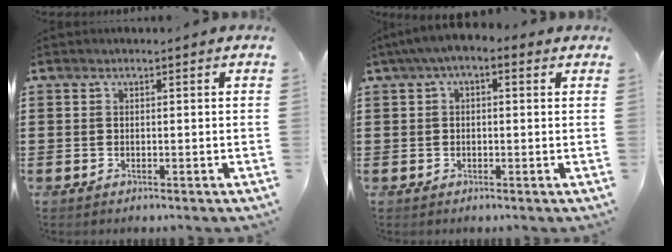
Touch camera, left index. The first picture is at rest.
{"total": 2.4, "force": [0.3, 1.2, 2.1], "torque": [-0.048, 0.004, -0.001]}